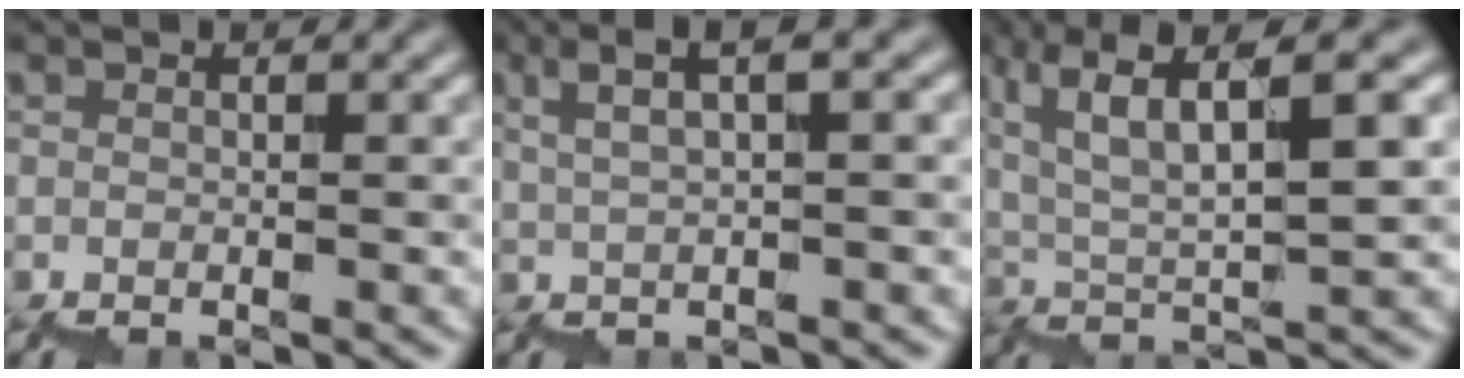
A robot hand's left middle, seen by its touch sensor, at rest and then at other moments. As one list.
[{"total": 4.3, "force": [2.5, 0.6, 3.5], "torque": [-0.045, 0.016, 0.045]}, {"total": 7.6, "force": [4.5, 1.5, 5.9], "torque": [-0.088, 0.019, 0.085]}]